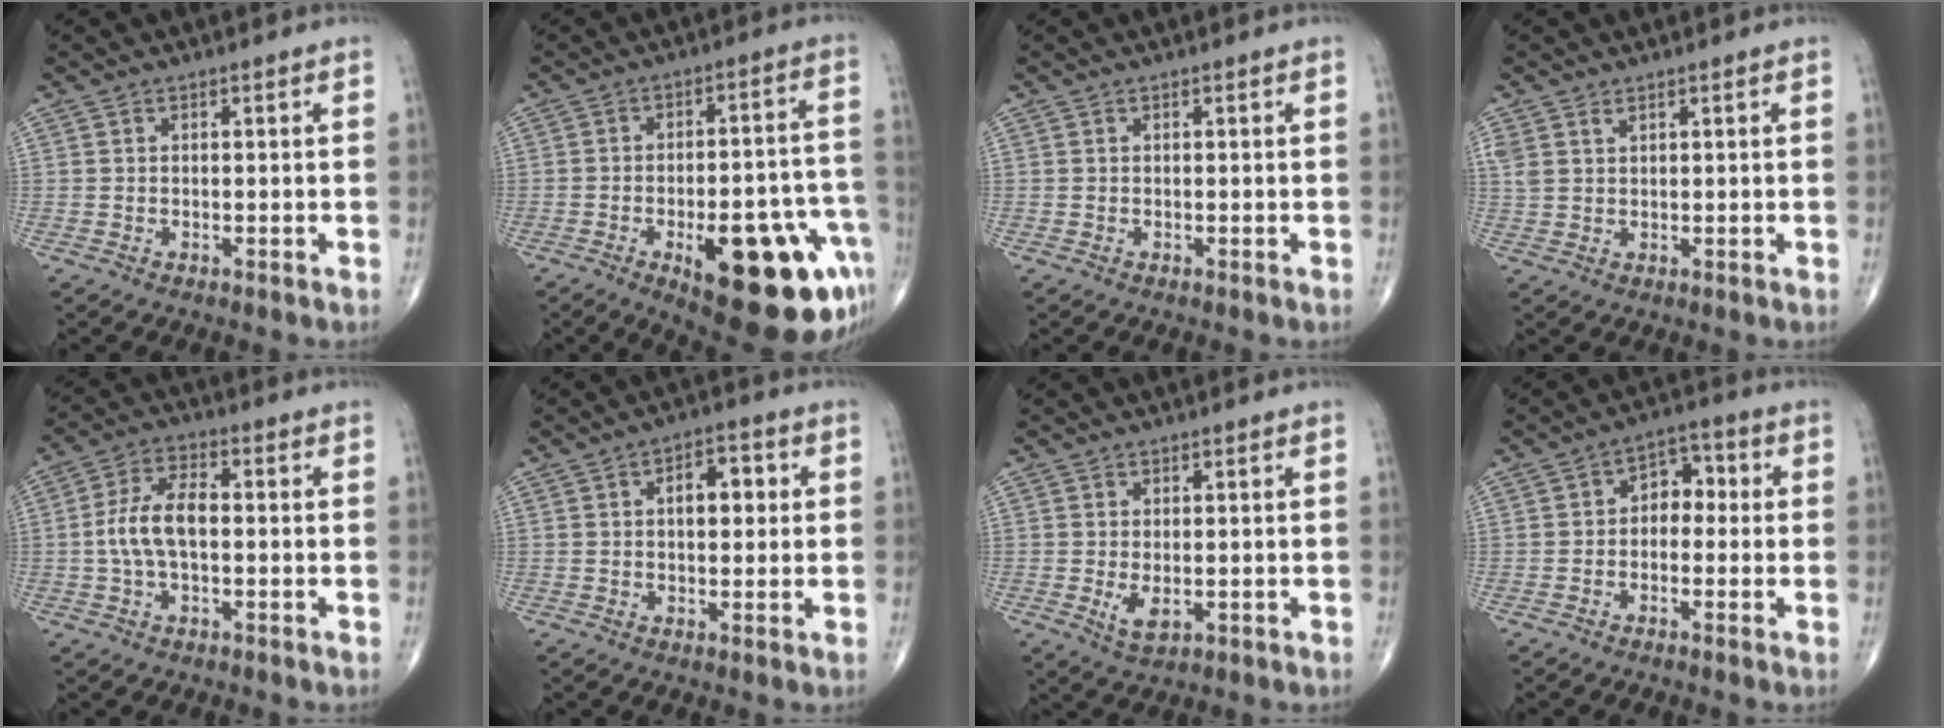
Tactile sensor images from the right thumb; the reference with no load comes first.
{"total": 24.0, "force": [-10.0, 9.1, 19.8], "torque": [-0.186, 0.046, -0.117]}
{"total": 0.0}
{"total": 2.8, "force": [1.8, 1.6, 1.4], "torque": [-0.031, 0.002, 0.044]}
{"total": 8.5, "force": [-0.5, 4.3, 7.4], "torque": [-0.154, 0.024, -0.015]}
{"total": 6.4, "force": [1.1, 3.6, 5.2], "torque": [-0.056, 0.011, 0.011]}
{"total": 3.5, "force": [-0.5, 1.8, 3.0], "torque": [-0.049, -0.008, 0.000]}
{"total": 5.6, "force": [-0.2, 4.0, 3.9], "torque": [-0.025, 0.025, -0.018]}